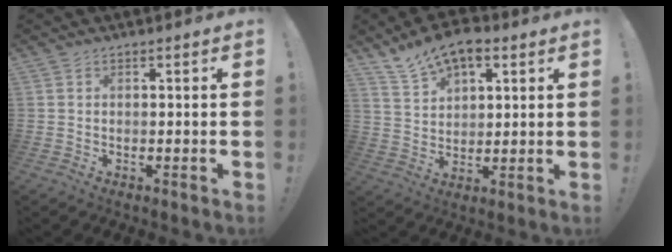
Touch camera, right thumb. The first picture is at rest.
{"total": 10.7, "force": [7.4, 5.6, 5.3], "torque": [-0.092, -0.038, 0.142]}